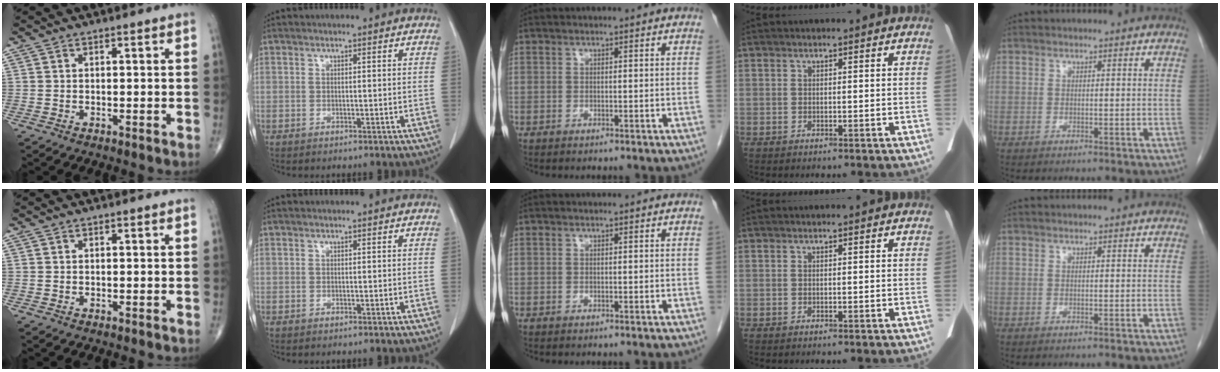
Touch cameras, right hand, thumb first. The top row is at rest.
{}